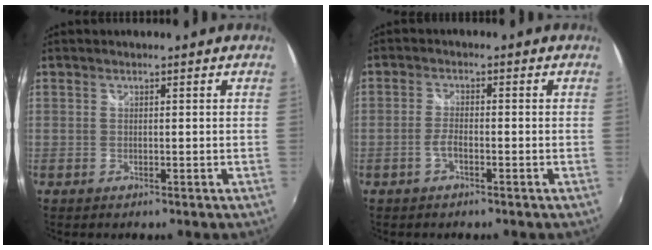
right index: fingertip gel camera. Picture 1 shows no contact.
{"total": 2.2, "force": [-1.4, 0.5, 1.6], "torque": [-0.042, 0.005, -0.032]}